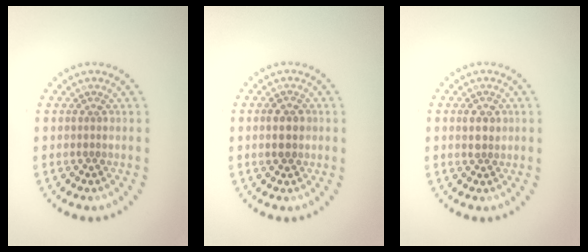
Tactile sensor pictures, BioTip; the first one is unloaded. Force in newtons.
{"total": 2.5, "press": 2.5, "slide": 0.2}
{"total": 1.6, "press": 1.6, "slide": 0.3}